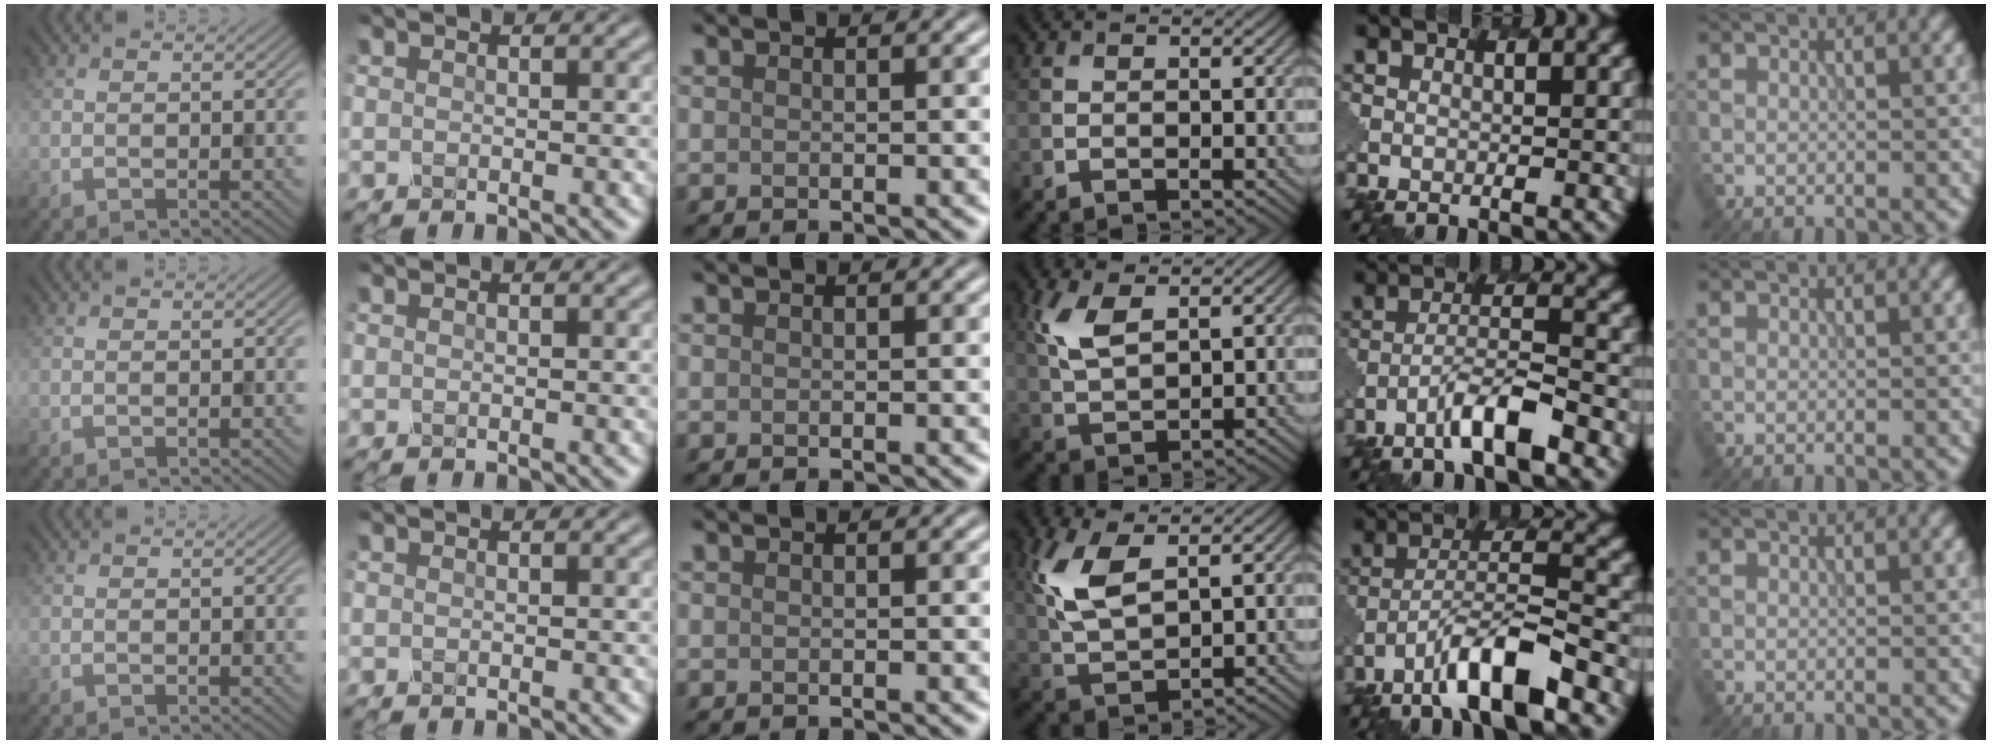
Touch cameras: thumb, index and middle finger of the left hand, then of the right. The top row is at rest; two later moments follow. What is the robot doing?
{"motion": "insert", "object": "pen bag"}